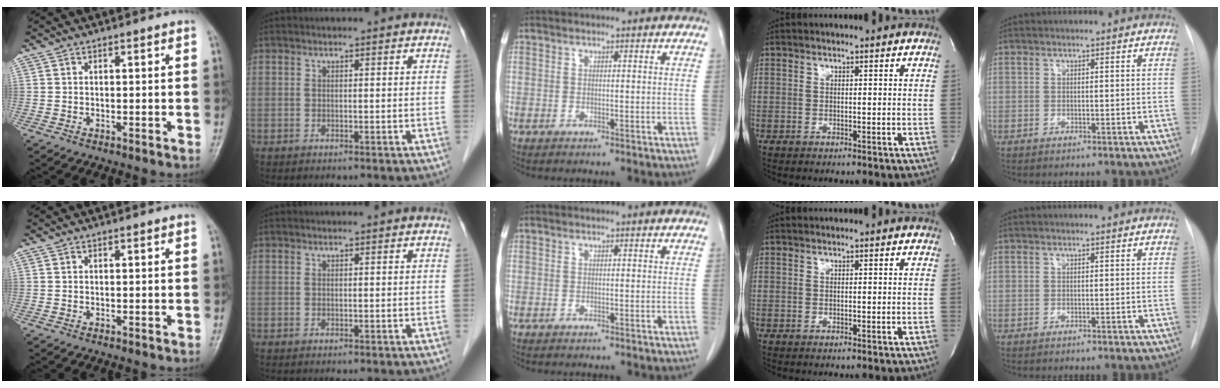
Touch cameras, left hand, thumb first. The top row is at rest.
{}